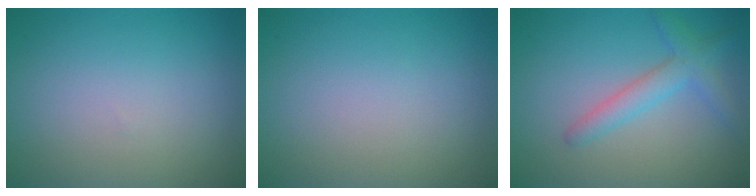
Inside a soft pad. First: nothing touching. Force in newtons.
{"total": 0.0}
{"total": 2.8, "press": 2.8, "slide": 0.1}